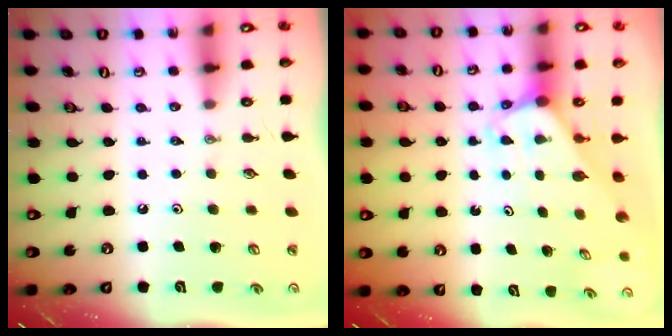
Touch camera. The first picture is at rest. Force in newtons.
{"total": 1.8, "press": 1.8, "slide": 0.1}